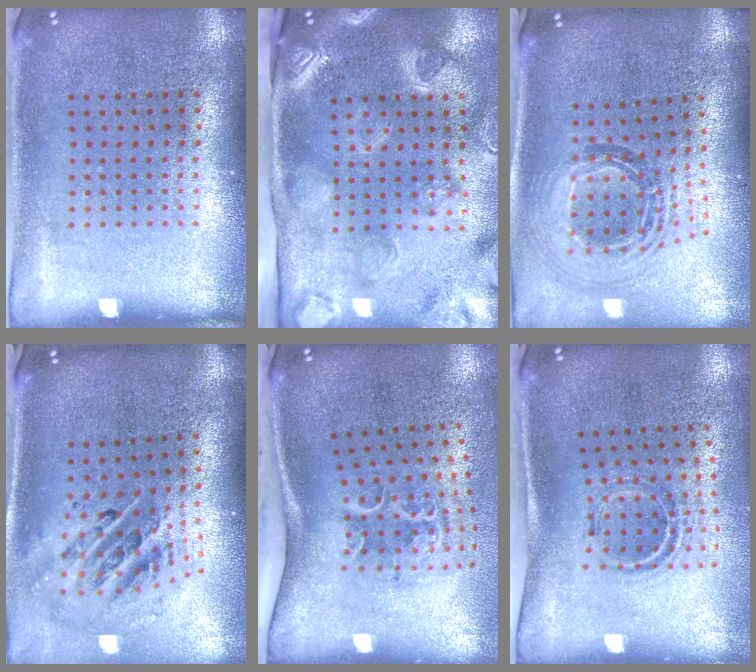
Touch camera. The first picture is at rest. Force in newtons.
{"total": 3.9, "press": 3.0, "slide": 2.6}
{"total": 1.3, "press": 1.2, "slide": 0.6}
{"total": 1.9, "press": 1.4, "slide": 1.3}
{"total": 2.3, "press": 1.4, "slide": 1.8}
{"total": 1.1, "press": 1.0, "slide": 0.4}